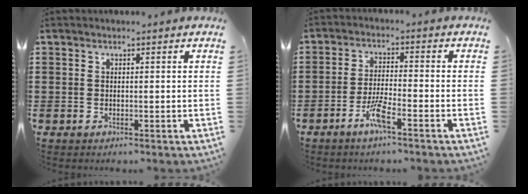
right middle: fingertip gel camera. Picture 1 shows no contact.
{"total": 4.5, "force": [-2.8, 0.5, 3.5], "torque": [-0.080, -0.004, -0.054]}